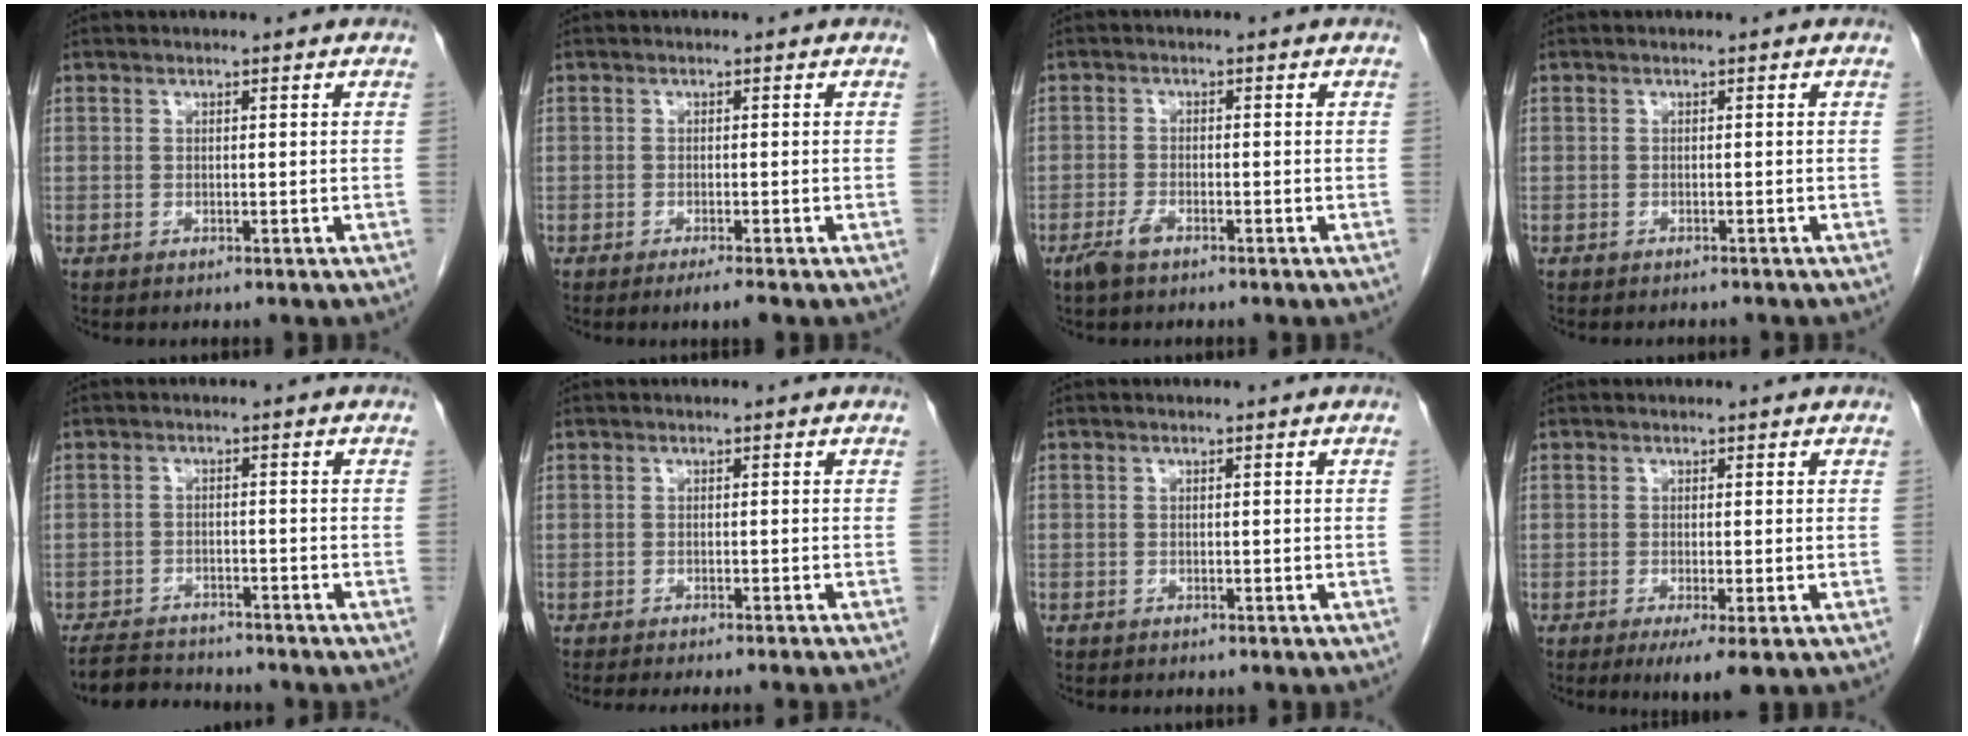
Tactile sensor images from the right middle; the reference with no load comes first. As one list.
[{"total": 1.8, "force": [-1.2, -0.2, 1.3], "torque": [-0.020, -0.005, -0.022]}, {"total": 2.6, "force": [-1.9, 0.8, 1.7], "torque": [-0.042, -0.002, -0.036]}, {"total": 2.3, "force": [-2.1, 0.7, 0.6], "torque": [-0.011, -0.004, -0.025]}, {"total": 6.5, "force": [-6.2, 1.2, 1.2], "torque": [-0.020, -0.012, -0.103]}, {"total": 8.4, "force": [-7.5, 0.0, 3.8], "torque": [-0.029, -0.019, -0.099]}, {"total": 0.0}, {"total": 4.2, "force": [-2.2, 0.4, 3.6], "torque": [-0.048, -0.014, -0.032]}]